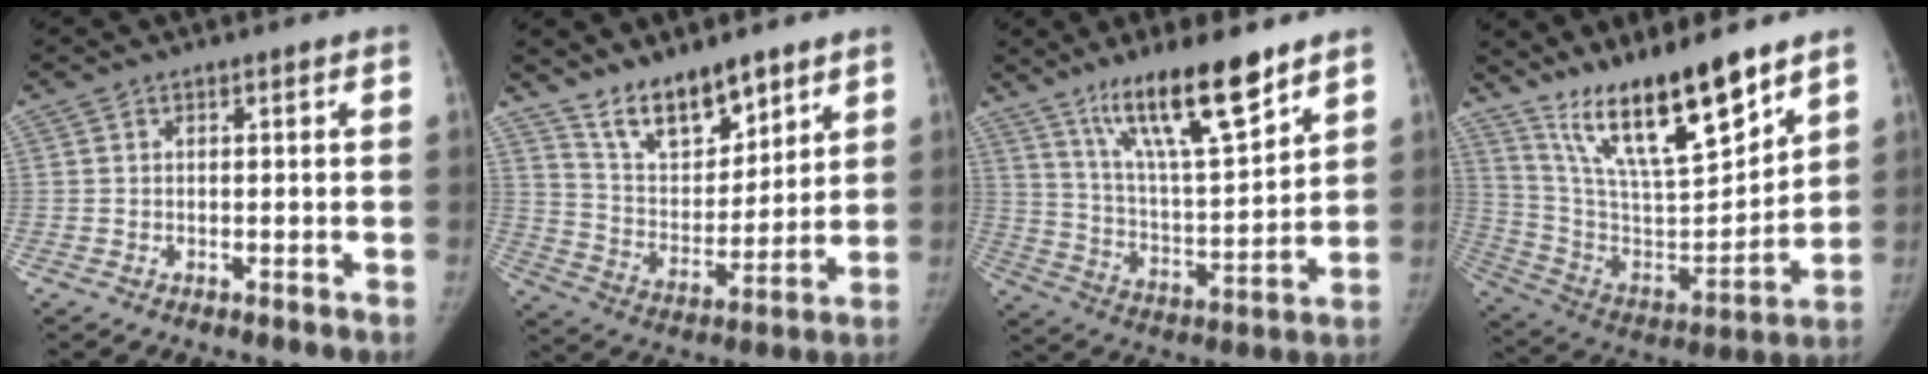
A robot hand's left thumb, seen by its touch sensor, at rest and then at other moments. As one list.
[{"total": 13.0, "force": [10.0, 5.6, 6.1], "torque": [-0.065, -0.075, 0.189]}, {"total": 17.6, "force": [12.2, 3.4, 12.2], "torque": [-0.190, -0.072, 0.223]}, {"total": 21.9, "force": [15.8, 4.9, 14.3], "torque": [-0.213, -0.081, 0.291]}]